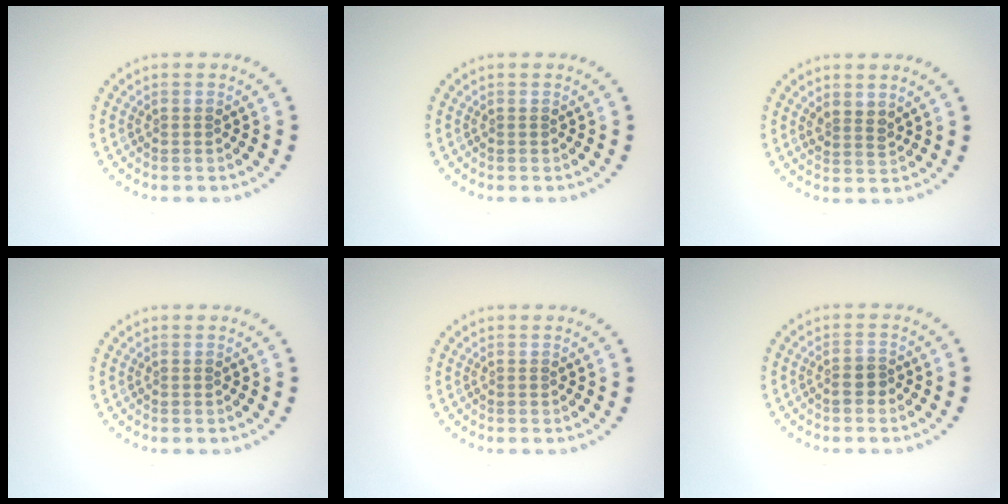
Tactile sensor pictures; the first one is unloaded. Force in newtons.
{"total": 0.0}
{"total": 1.7, "press": 1.4, "slide": 1.0}
{"total": 0.0}
{"total": 0.0}
{"total": 1.6, "press": 1.4, "slide": 0.7}